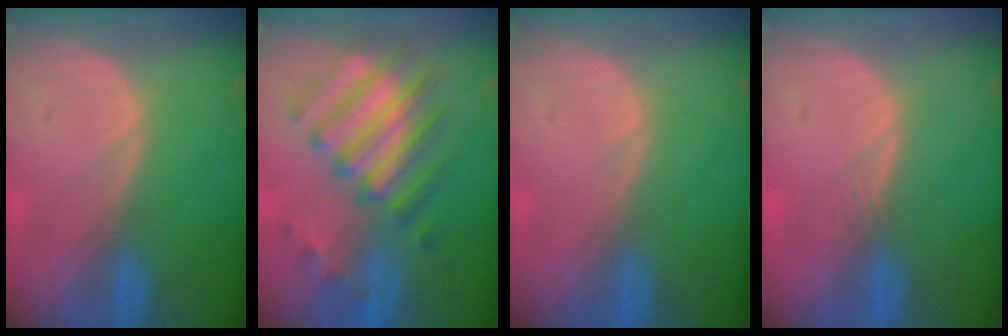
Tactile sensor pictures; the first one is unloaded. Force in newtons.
{"total": 8.9, "press": 8.8, "slide": 1.0}
{"total": 0.0}
{"total": 0.7, "press": 0.6, "slide": 0.3}